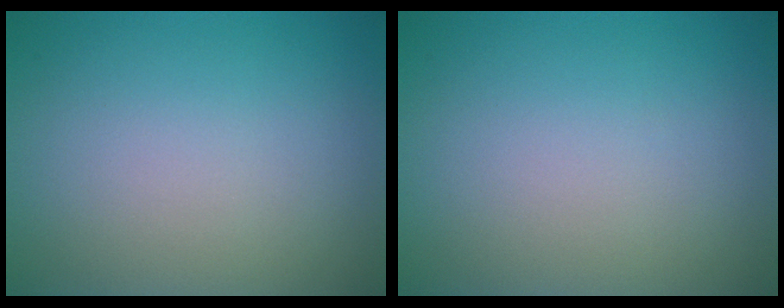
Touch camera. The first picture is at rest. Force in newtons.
{"total": 0.0}